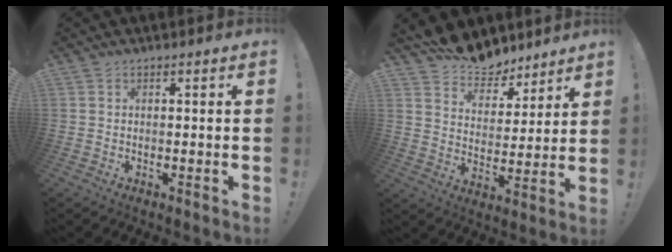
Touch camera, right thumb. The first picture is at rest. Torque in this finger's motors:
{"motor_torque": [-0.48, 0.56, 0.07, 0.11, 0.00]}